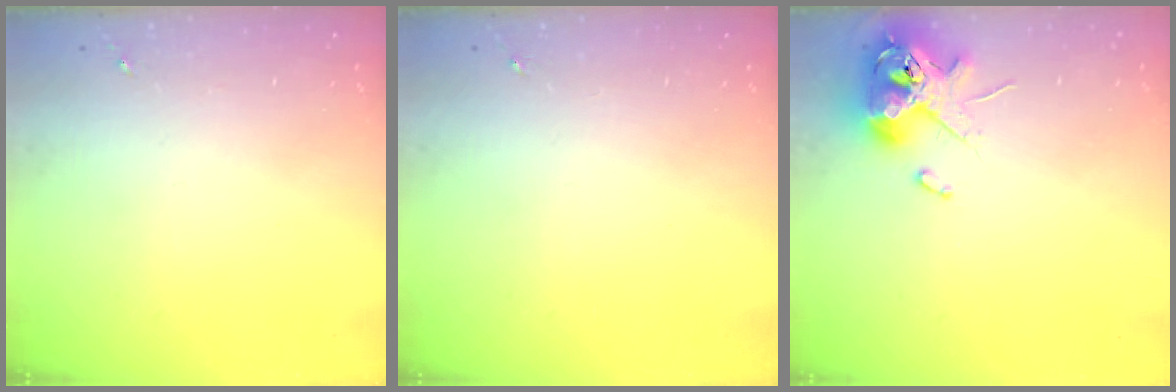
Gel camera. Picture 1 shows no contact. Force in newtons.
{"total": 0.0}
{"total": 12.6, "press": 12.5, "slide": 2.0}